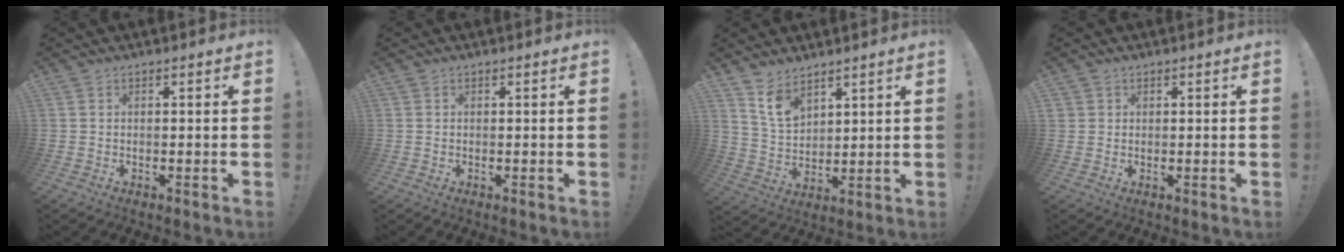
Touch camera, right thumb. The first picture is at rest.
{"total": 0.6, "force": [0.2, 0.5, 0.0], "torque": [0.009, -0.002, 0.002]}
{"total": 8.6, "force": [6.4, 4.6, 3.5], "torque": [-0.063, -0.039, 0.124]}
{"total": 1.3, "force": [0.8, 1.0, 0.2], "torque": [0.001, -0.004, 0.014]}